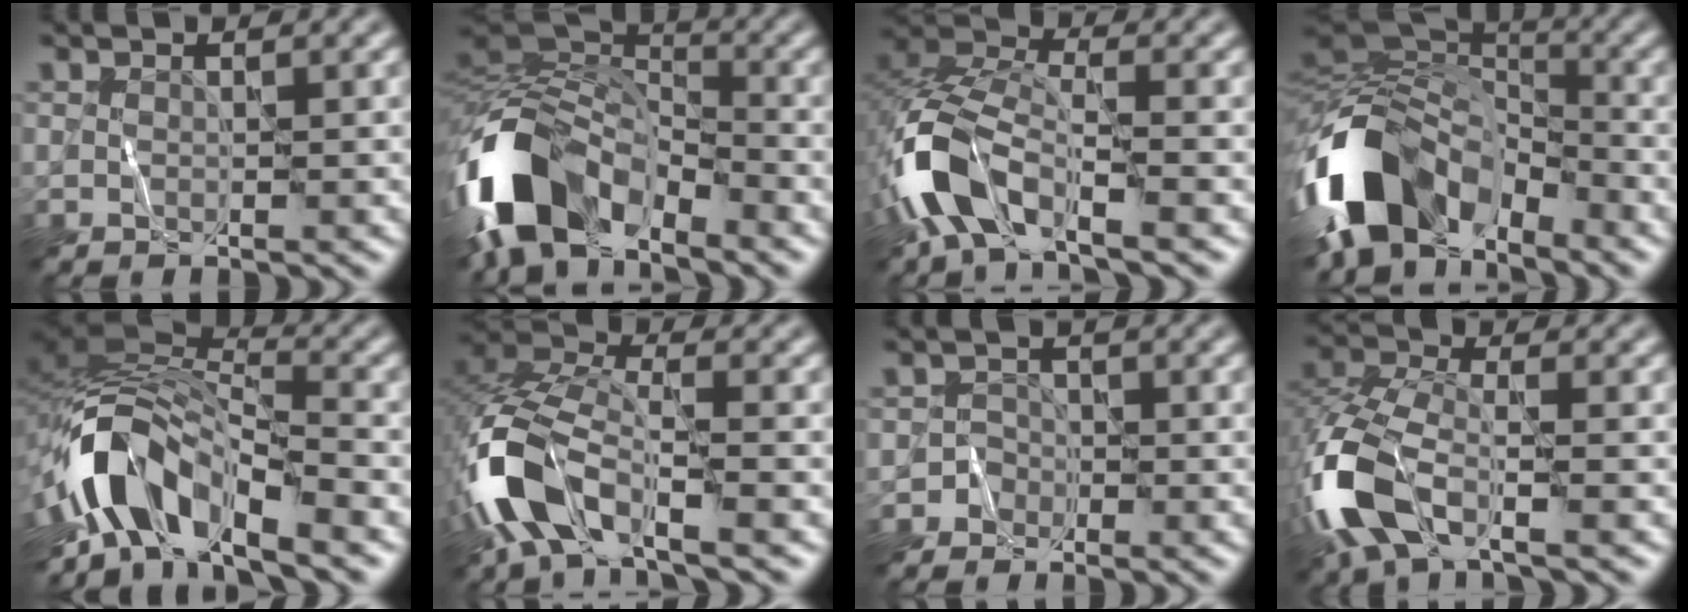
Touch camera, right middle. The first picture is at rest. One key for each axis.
{"total": 11.1, "fx": -6.3, "fy": 6.0, "fz": 6.9, "tx": -0.137, "ty": -0.006, "tz": -0.125}
{"total": 8.3, "fx": -4.4, "fy": 3.8, "fz": 6.0, "tx": -0.132, "ty": 0.003, "tz": -0.097}
{"total": 14.0, "fx": -6.4, "fy": 8.7, "fz": 8.9, "tx": -0.199, "ty": 0.002, "tz": -0.127}
{"total": 9.2, "fx": -5.4, "fy": 3.9, "fz": 6.4, "tx": -0.105, "ty": 0.011, "tz": -0.112}
{"total": 9.8, "fx": -4.8, "fy": 4.4, "fz": 7.3, "tx": -0.166, "ty": -0.002, "tz": -0.102}
{"total": 1.3, "fx": -0.7, "fy": 0.9, "fz": -0.4, "tx": 0.021, "ty": 0.014, "tz": -0.016}
{"total": 8.6, "fx": -3.6, "fy": 4.1, "fz": 6.6, "tx": -0.166, "ty": -0.004, "tz": -0.087}